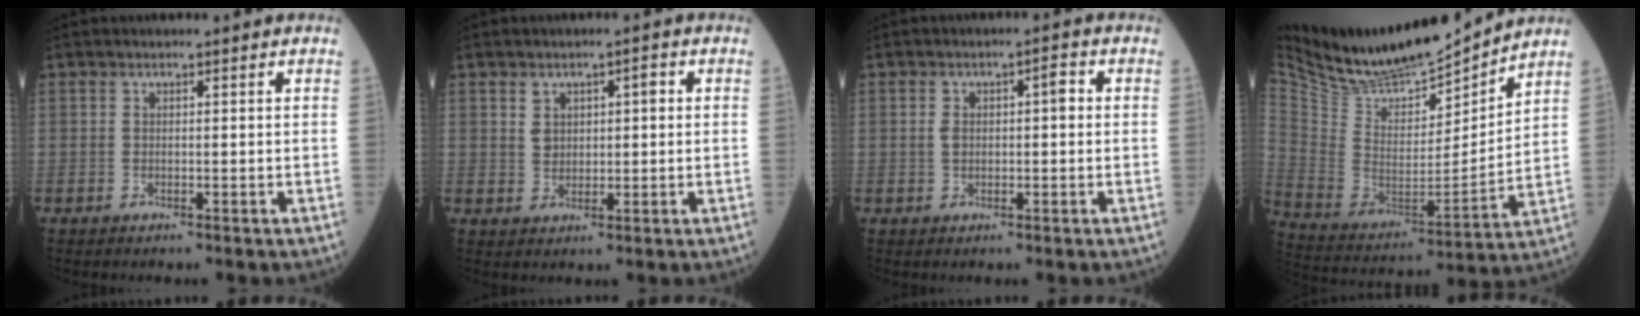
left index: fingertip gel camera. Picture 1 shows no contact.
{"total": 3.6, "force": [1.0, 2.3, 2.5], "torque": [-0.043, 0.015, 0.022]}
{"total": 3.7, "force": [0.3, 1.6, 3.3], "torque": [-0.064, 0.019, 0.005]}
{"total": 18.8, "force": [17.5, 3.0, 6.1], "torque": [-0.131, -0.026, 0.311]}